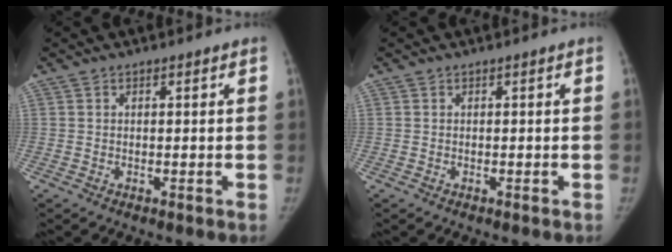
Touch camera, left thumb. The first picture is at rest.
{"total": 0.0}